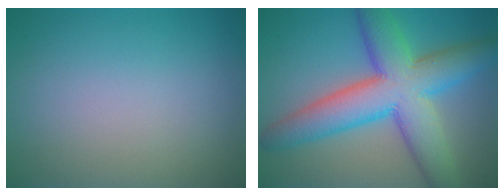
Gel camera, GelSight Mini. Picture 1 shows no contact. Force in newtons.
{"total": 10.3, "press": 10.3, "slide": 0.2}